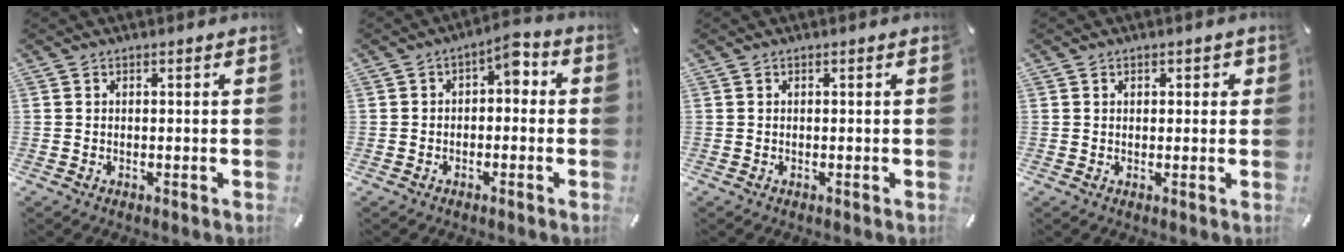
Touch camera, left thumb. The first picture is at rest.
{"total": 4.1, "force": [-0.1, 2.5, 3.2], "torque": [-0.049, 0.005, -0.011]}
{"total": 0.0}
{"total": 1.2, "force": [0.3, 0.9, 0.7], "torque": [-0.008, 0.004, 0.000]}